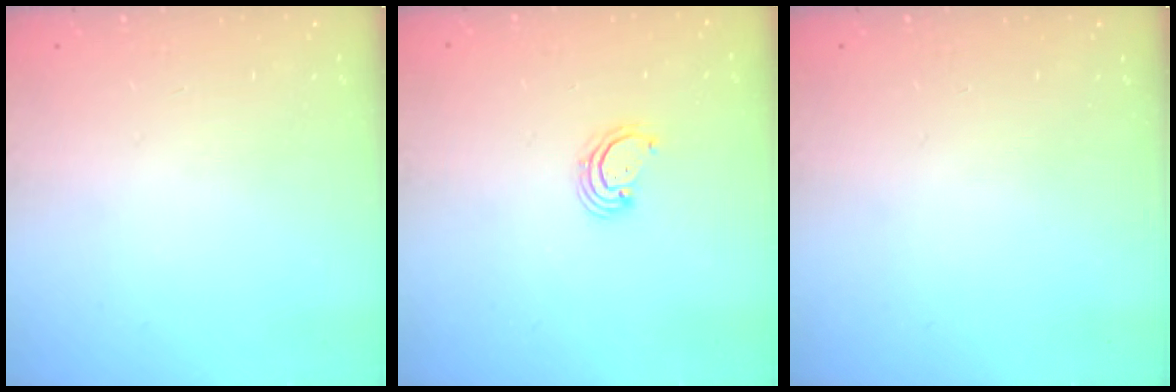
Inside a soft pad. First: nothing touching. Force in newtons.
{"total": 2.8, "press": 2.8, "slide": 0.3}
{"total": 0.0}